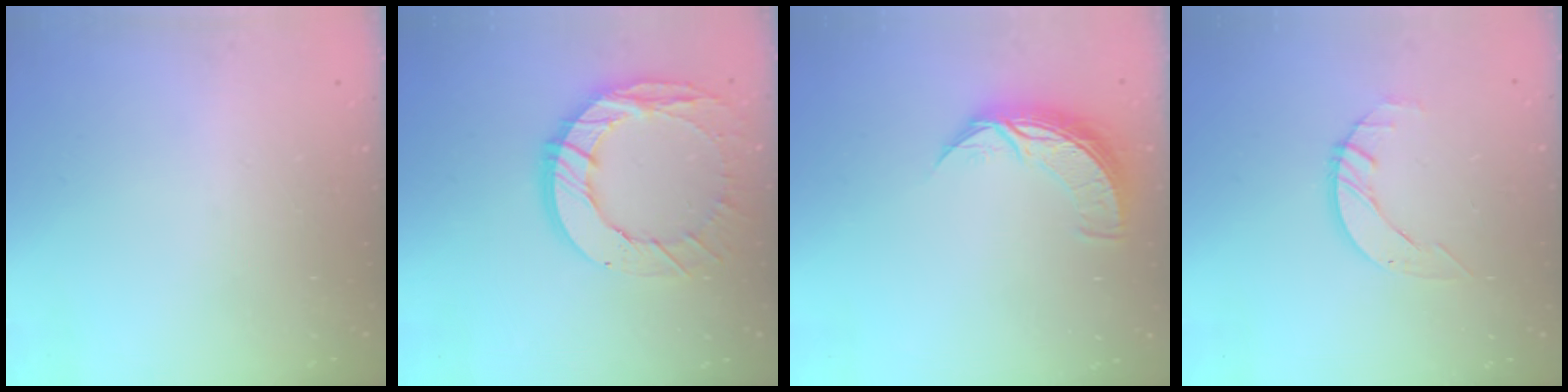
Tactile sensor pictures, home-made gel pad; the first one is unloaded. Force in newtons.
{"total": 16.6, "press": 16.6, "slide": 1.5}
{"total": 8.2, "press": 8.2, "slide": 0.0}
{"total": 2.7, "press": 2.7, "slide": 0.3}